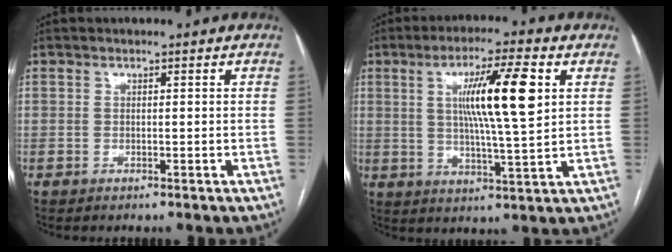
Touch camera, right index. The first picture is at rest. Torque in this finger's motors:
{"motor_torque": [1.66, 0.48, 0.39, 0.17]}